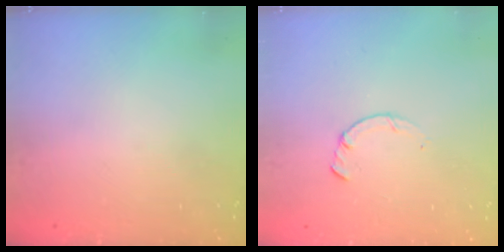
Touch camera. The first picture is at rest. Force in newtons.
{"total": 0.7, "press": 0.6, "slide": 0.2}